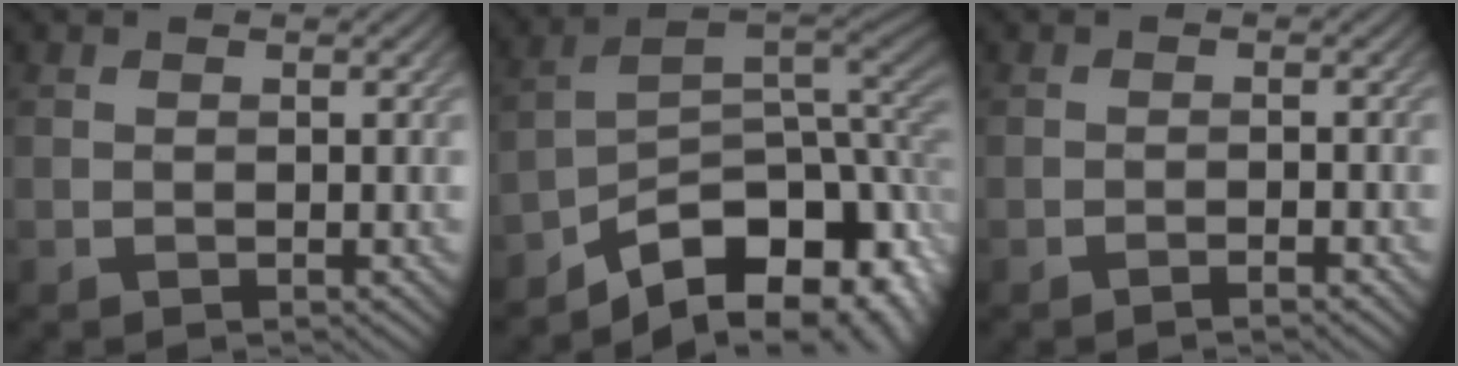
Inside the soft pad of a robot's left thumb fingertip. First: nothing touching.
{"total": 12.5, "force": [-6.5, 6.7, 8.3], "torque": [-0.138, -0.019, -0.096]}
{"total": 1.4, "force": [-1.0, 0.1, 0.9], "torque": [-0.011, 0.005, -0.022]}